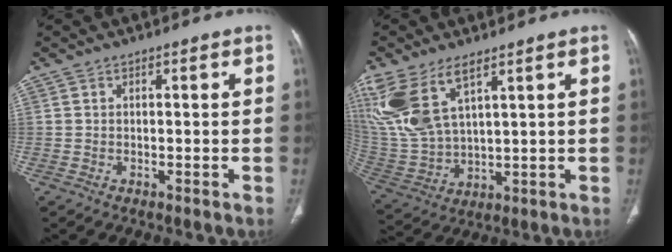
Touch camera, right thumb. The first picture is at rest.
{"total": 13.8, "force": [7.1, 6.2, 10.1], "torque": [-0.232, -0.017, 0.162]}